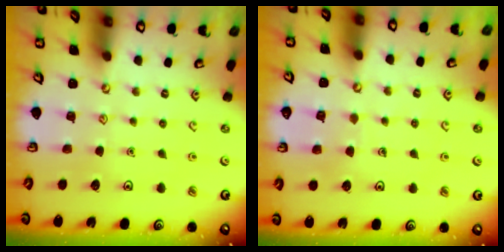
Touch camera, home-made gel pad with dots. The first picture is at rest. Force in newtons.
{"total": 4.3, "press": 4.3, "slide": 0.4}